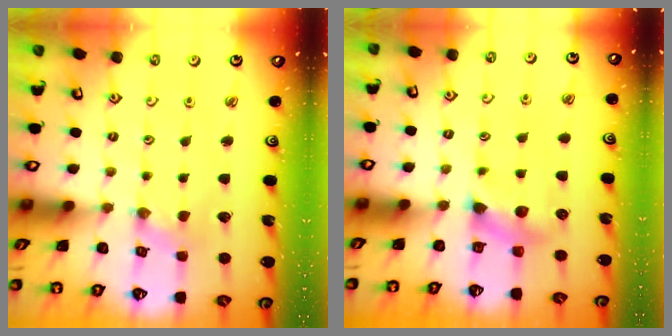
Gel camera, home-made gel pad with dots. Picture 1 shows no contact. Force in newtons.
{"total": 6.2, "press": 6.2, "slide": 0.8}